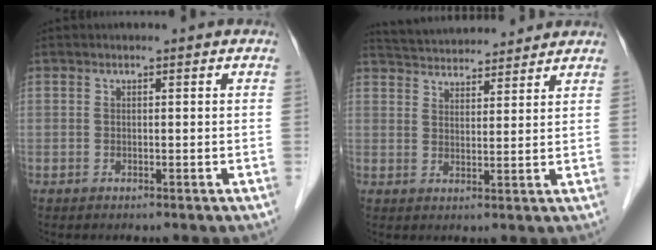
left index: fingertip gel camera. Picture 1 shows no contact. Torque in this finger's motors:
{"motor_torque": [-0.21, -0.95, 0.25, 0.05]}